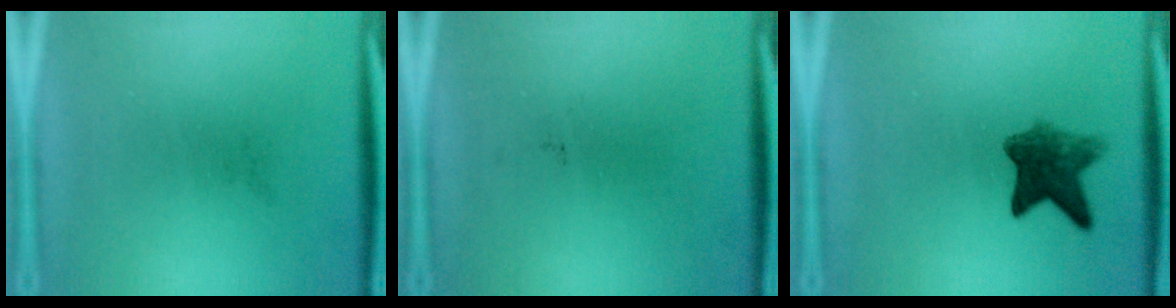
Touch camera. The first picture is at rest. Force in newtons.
{"total": 0.0}
{"total": 6.1}